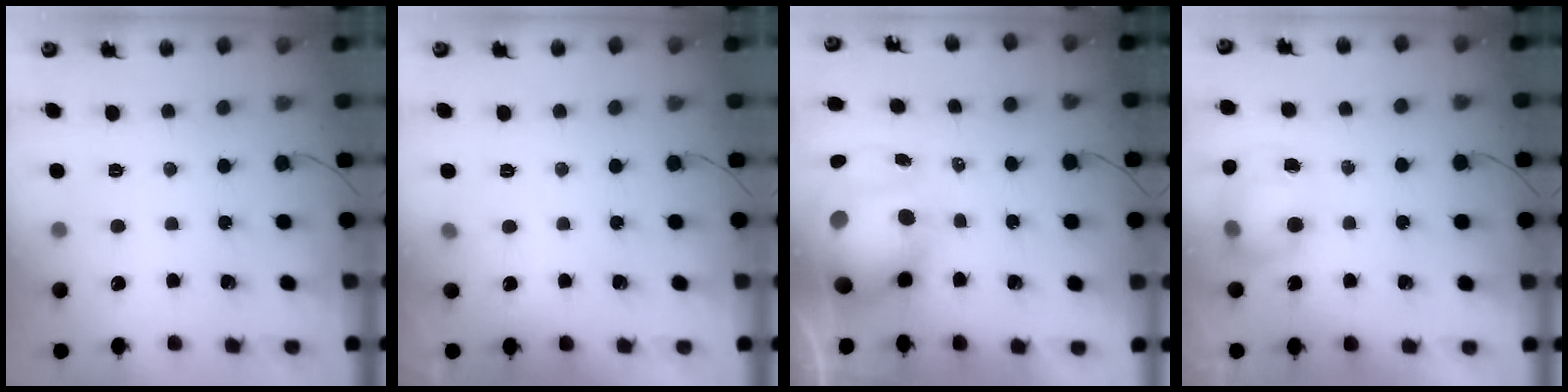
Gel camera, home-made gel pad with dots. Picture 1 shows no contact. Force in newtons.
{"total": 7.2, "press": 2.7, "slide": 6.7}
{"total": 17.8, "press": 17.2, "slide": 4.5}
{"total": 11.2, "press": 9.3, "slide": 6.2}